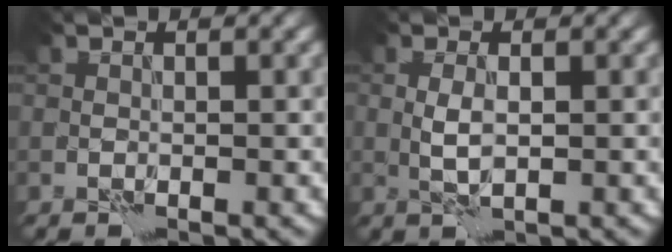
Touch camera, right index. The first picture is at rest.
{"total": 1.5, "force": [0.0, 0.4, 1.5], "torque": [-0.036, 0.001, 0.002]}